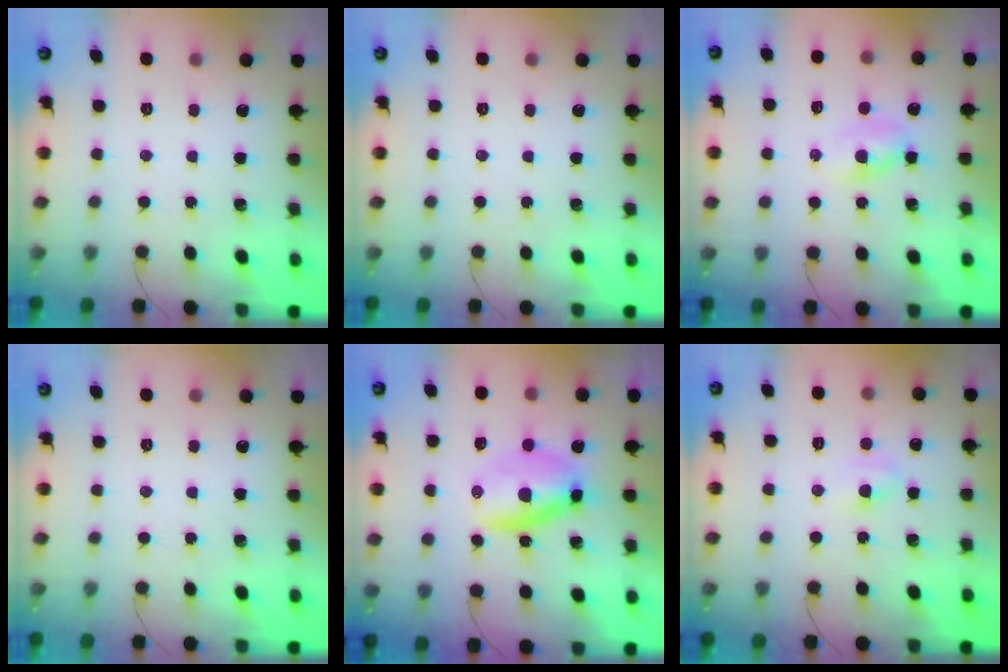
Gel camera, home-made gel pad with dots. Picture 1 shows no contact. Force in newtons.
{"total": 0.0}
{"total": 2.9, "press": 2.7, "slide": 1.1}
{"total": 0.0}
{"total": 6.3, "press": 6.0, "slide": 1.7}
{"total": 3.9, "press": 3.7, "slide": 1.3}